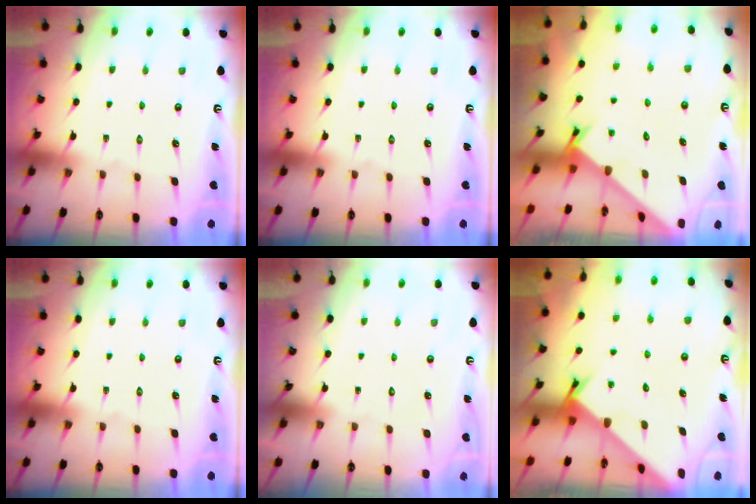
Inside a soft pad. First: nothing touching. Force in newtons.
{"total": 0.0}
{"total": 1.6, "press": 1.5, "slide": 0.1}
{"total": 0.0}
{"total": 1.8, "press": 1.8, "slide": 0.1}
{"total": 2.4, "press": 2.4, "slide": 0.1}